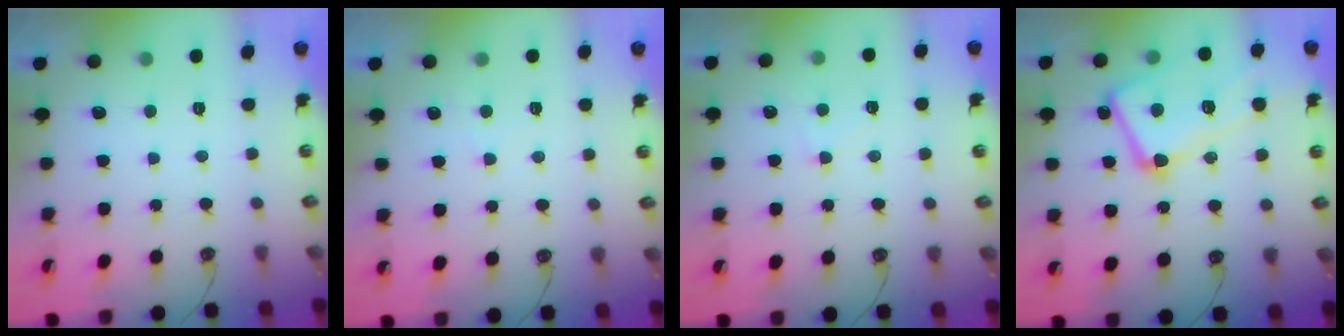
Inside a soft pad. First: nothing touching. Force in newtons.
{"total": 5.9, "press": 5.9, "slide": 0.4}
{"total": 1.3, "press": 1.0, "slide": 0.9}
{"total": 12.0, "press": 11.8, "slide": 2.1}